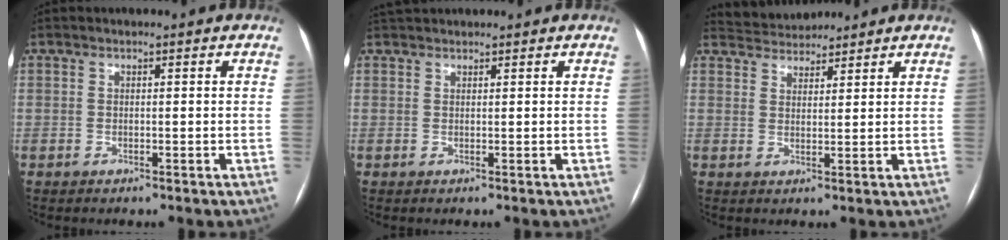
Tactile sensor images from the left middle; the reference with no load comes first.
{"total": 2.9, "force": [2.8, 0.6, 0.7], "torque": [-0.014, 0.035, 0.050]}
{"total": 4.6, "force": [4.5, 1.0, 0.0], "torque": [-0.006, 0.026, 0.079]}